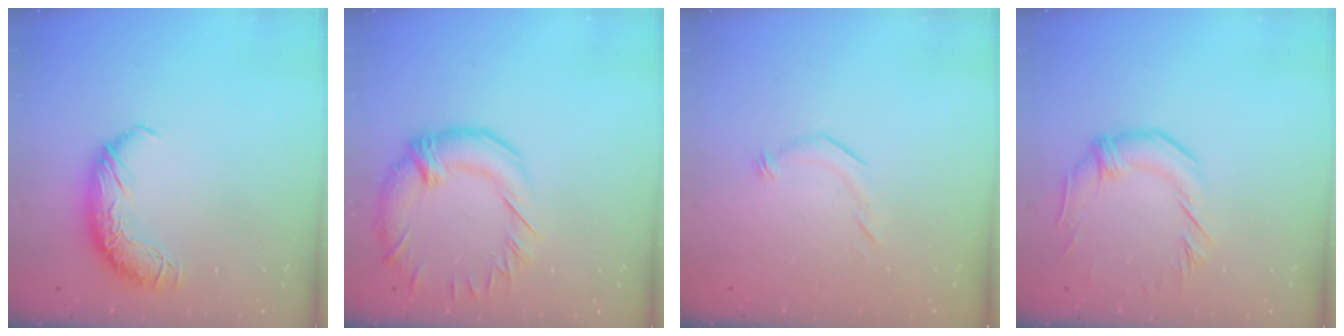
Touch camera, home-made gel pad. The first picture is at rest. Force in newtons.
{"total": 4.3, "press": 3.8, "slide": 2.1}
{"total": 7.2, "press": 7.2, "slide": 0.7}
{"total": 0.8, "press": 0.6, "slide": 0.5}